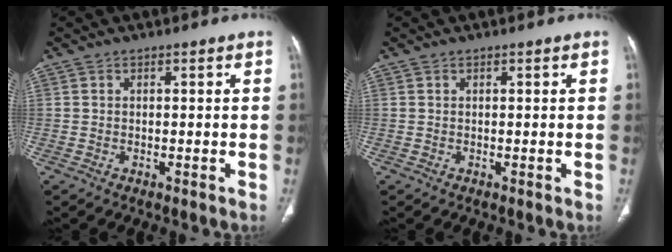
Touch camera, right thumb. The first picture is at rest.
{"total": 0.0}